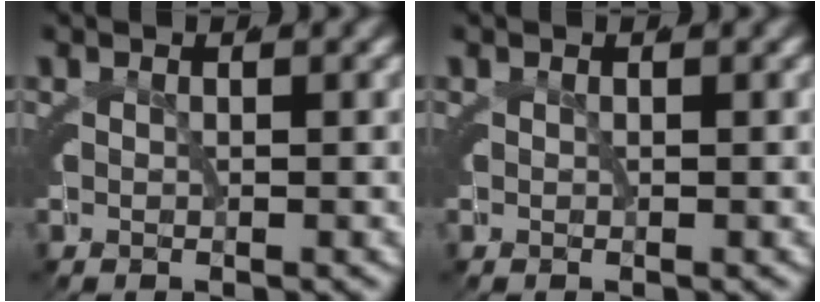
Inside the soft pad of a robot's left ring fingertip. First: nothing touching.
{"total": 0.0}